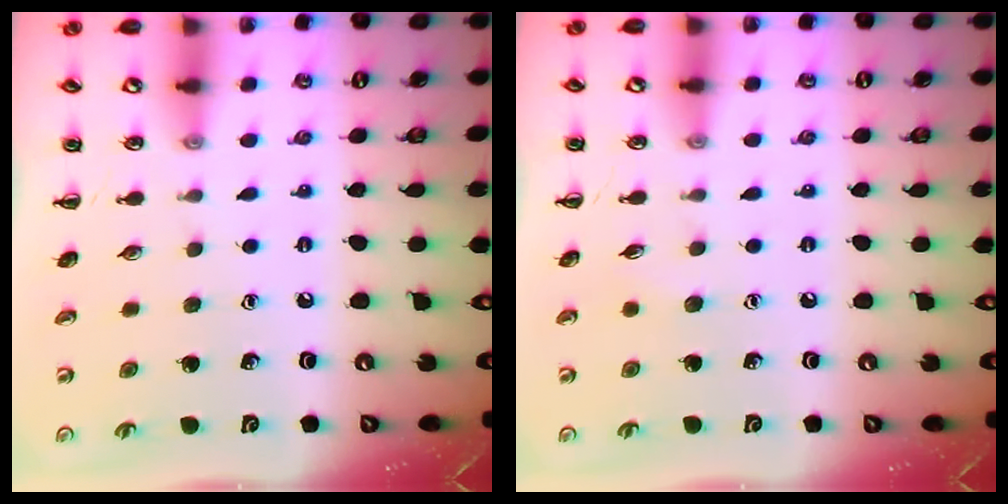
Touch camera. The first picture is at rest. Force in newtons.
{"total": 3.8, "press": 3.7, "slide": 1.0}